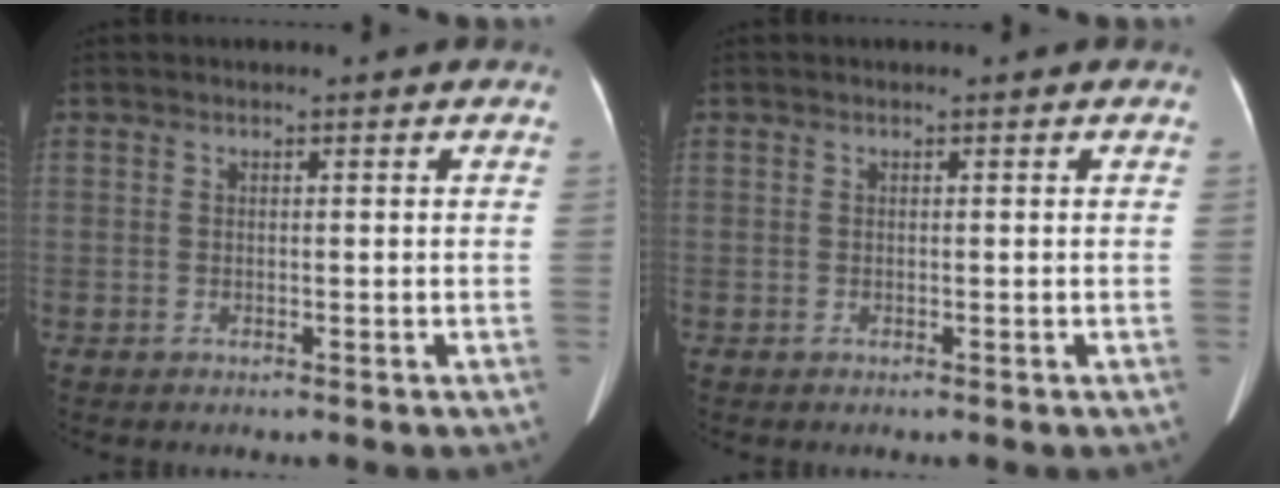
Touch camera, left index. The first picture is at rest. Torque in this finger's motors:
{"motor_torque": [0.09, -0.04, 0.02, 0.01]}